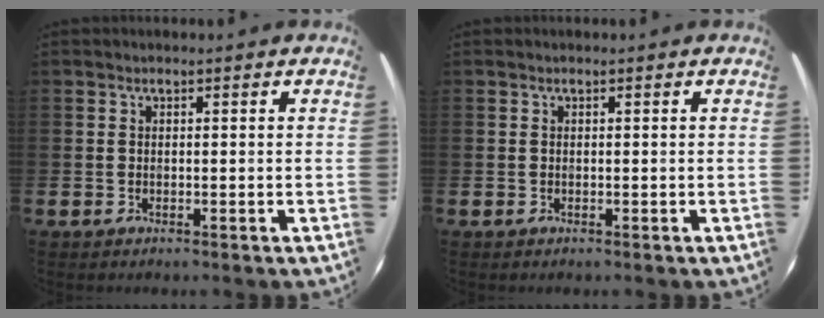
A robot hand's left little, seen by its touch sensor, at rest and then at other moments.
{"total": 0.0}